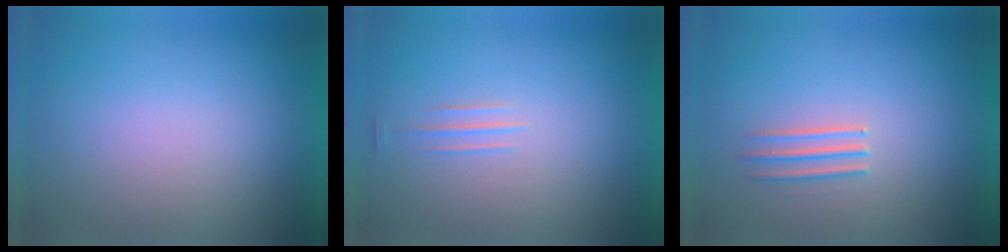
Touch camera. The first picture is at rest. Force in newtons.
{"total": 1.1}
{"total": 2.7}